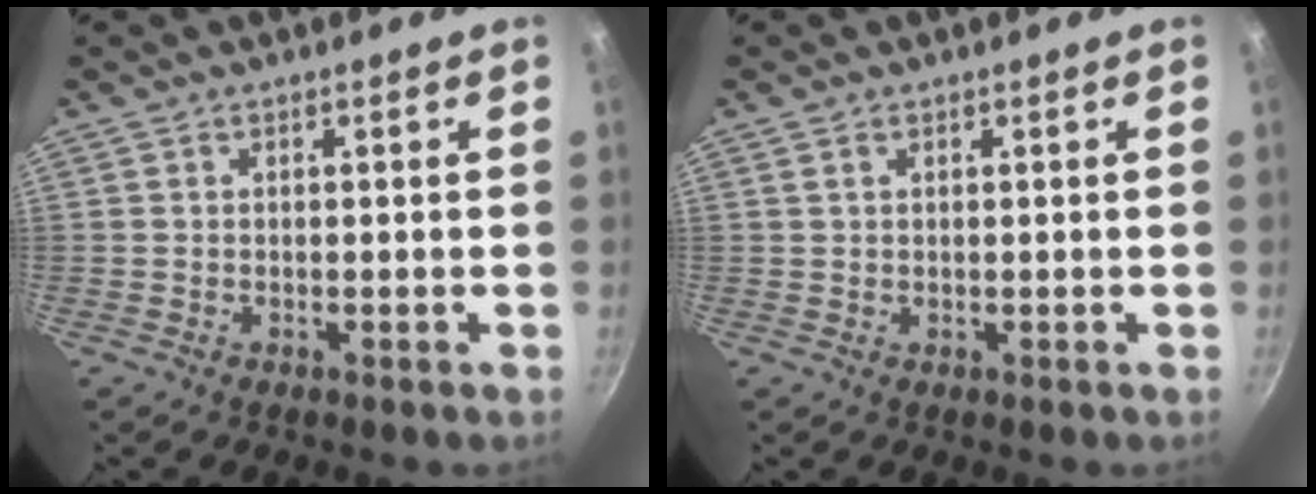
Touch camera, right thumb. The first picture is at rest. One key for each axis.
{"total": 0.9, "fx": 0.5, "fy": 0.5, "fz": 0.5, "tx": -0.011, "ty": -0.001, "tz": 0.011}